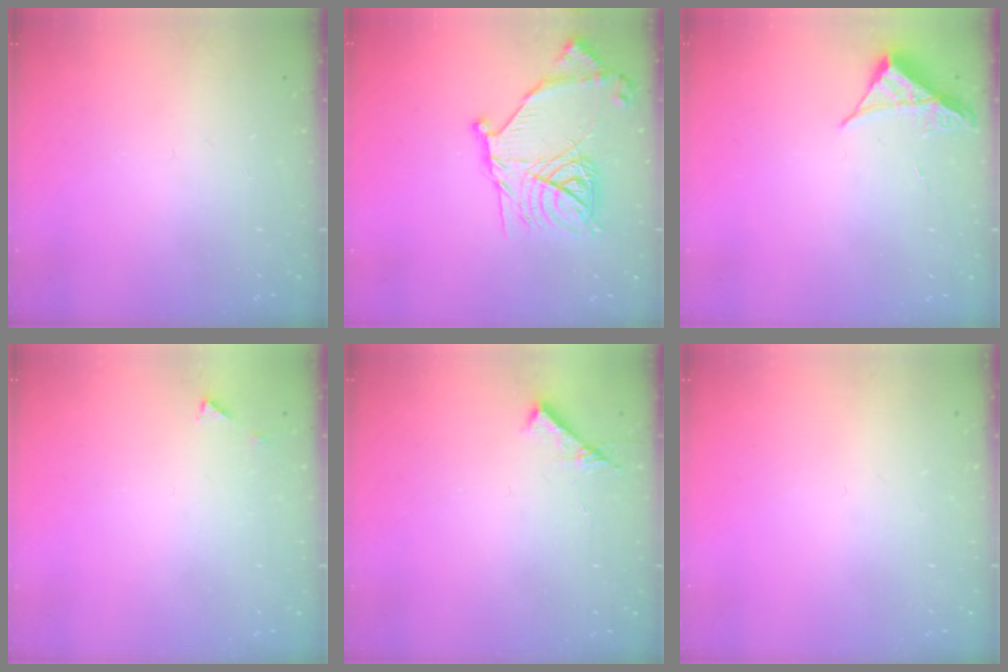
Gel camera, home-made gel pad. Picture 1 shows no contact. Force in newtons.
{"total": 18.2, "press": 18.2, "slide": 1.1}
{"total": 4.1, "press": 4.1, "slide": 0.5}
{"total": 3.5, "press": 3.5, "slide": 0.3}
{"total": 6.9, "press": 6.9, "slide": 0.7}
{"total": 0.0}